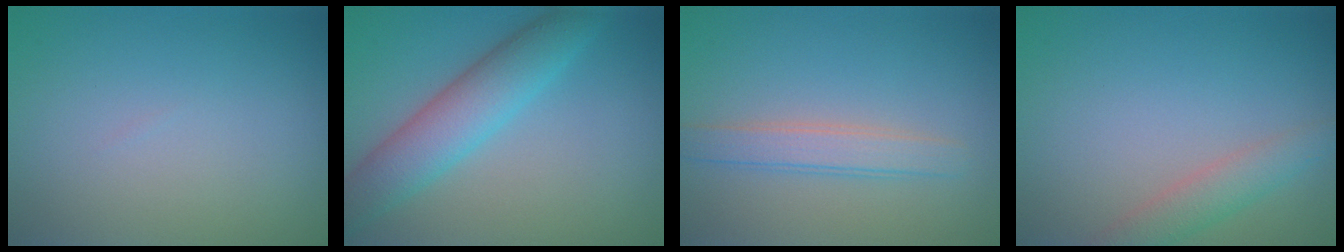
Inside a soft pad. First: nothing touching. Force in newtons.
{"total": 5.4, "press": 5.4, "slide": 0.1}
{"total": 2.6, "press": 2.6, "slide": 0.2}
{"total": 2.5, "press": 2.5, "slide": 0.2}